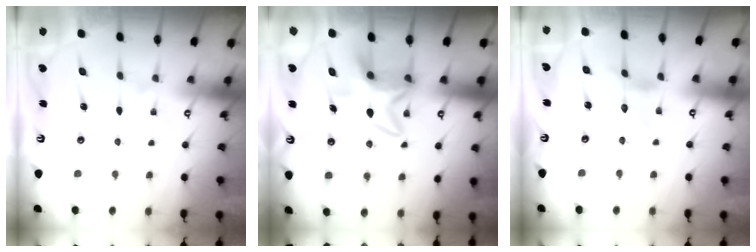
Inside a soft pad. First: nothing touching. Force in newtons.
{"total": 6.2, "press": 6.2, "slide": 1.1}
{"total": 0.9, "press": 0.9, "slide": 0.1}